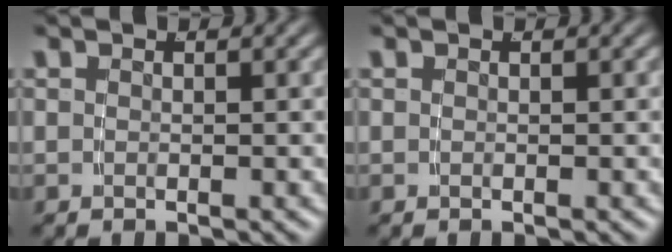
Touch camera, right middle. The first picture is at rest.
{"total": 0.0}